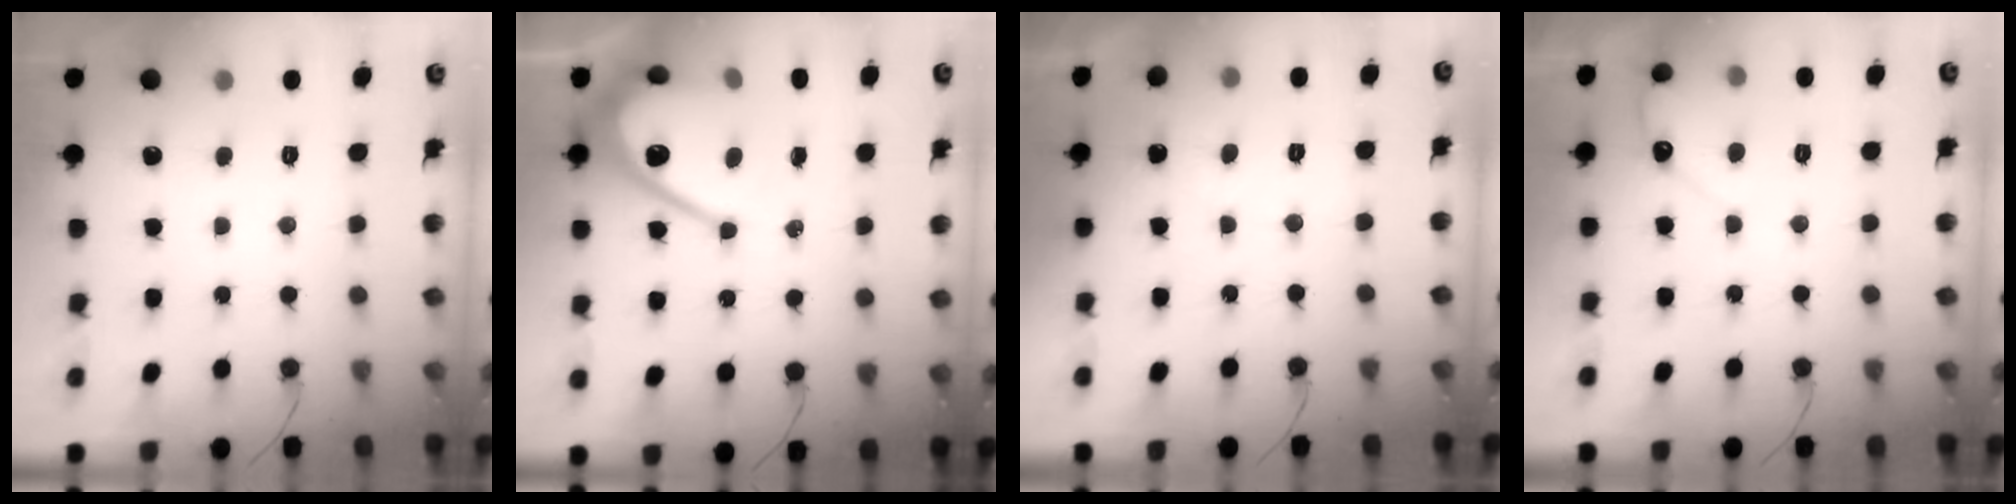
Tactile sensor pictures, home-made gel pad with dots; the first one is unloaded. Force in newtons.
{"total": 10.8, "press": 10.8, "slide": 0.8}
{"total": 2.3, "press": 2.3, "slide": 0.1}
{"total": 4.1, "press": 4.1, "slide": 0.3}